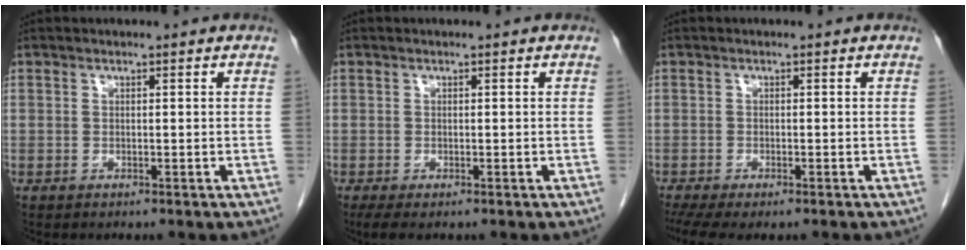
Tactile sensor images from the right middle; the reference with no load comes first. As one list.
[{"total": 2.1, "force": [-1.4, 0.6, 1.4], "torque": [-0.027, -0.009, -0.020]}, {"total": 6.5, "force": [-5.0, 1.7, 3.8], "torque": [-0.067, -0.013, -0.080]}]